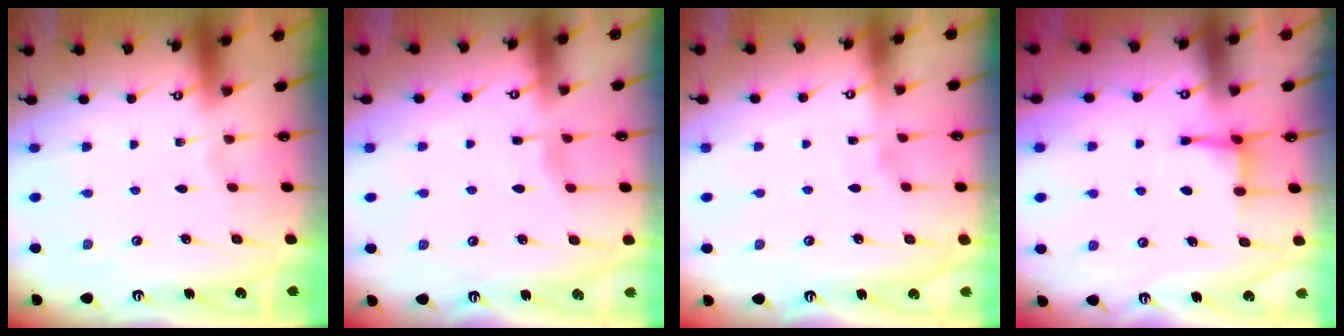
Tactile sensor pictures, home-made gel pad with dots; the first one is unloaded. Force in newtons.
{"total": 3.1, "press": 3.1, "slide": 0.4}
{"total": 1.8, "press": 1.8, "slide": 0.3}
{"total": 3.9, "press": 3.9, "slide": 0.6}